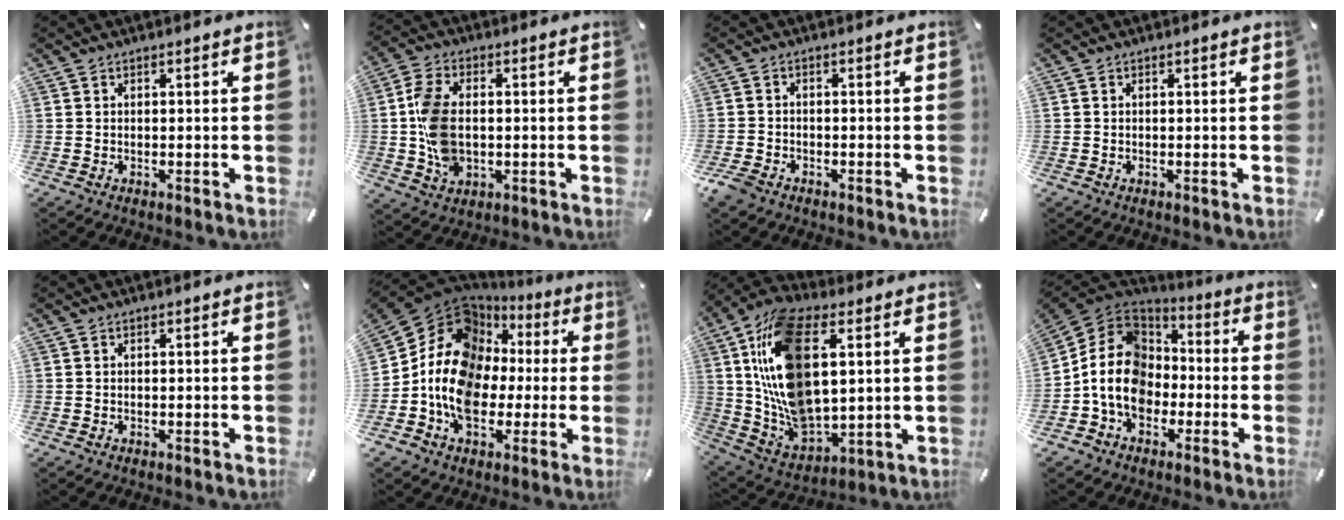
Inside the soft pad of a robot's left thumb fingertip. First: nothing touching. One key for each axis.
{"total": 10.8, "fx": -0.3, "fy": 7.2, "fz": 8.0, "tx": -0.172, "ty": 0.005, "tz": -0.004}
{"total": 2.9, "fx": -2.1, "fy": 1.7, "fz": 1.1, "tx": -0.038, "ty": 0.003, "tz": -0.045}
{"total": 0.0}
{"total": 0.0}
{"total": 16.6, "fx": 0.1, "fy": 13.5, "fz": 9.6, "tx": -0.204, "ty": -0.007, "tz": -0.004}
{"total": 20.0, "fx": 6.3, "fy": 11.6, "fz": 15.1, "tx": -0.346, "ty": -0.027, "tz": 0.108}
{"total": 15.3, "fx": -3.9, "fy": 12.4, "fz": 8.0, "tx": -0.187, "ty": 0.036, "tz": -0.071}